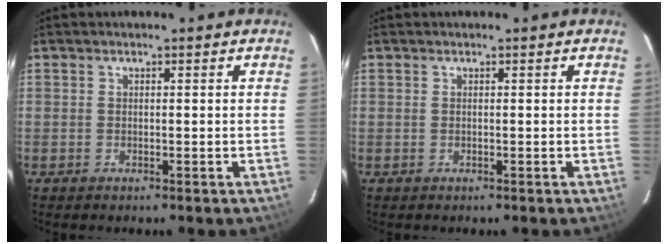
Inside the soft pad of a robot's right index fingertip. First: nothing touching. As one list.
[{"total": 0.0}]